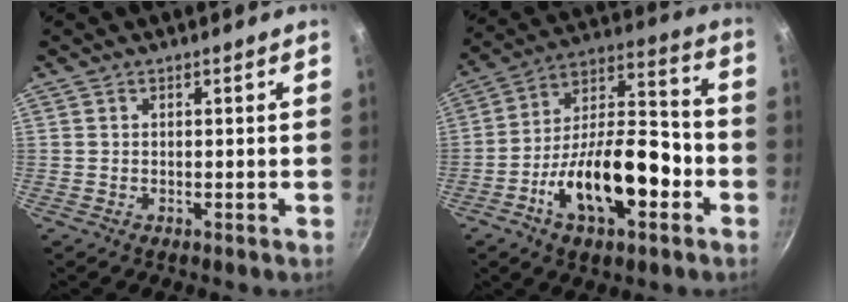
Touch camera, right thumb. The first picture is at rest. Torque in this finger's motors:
{"motor_torque": [0.42, 0.42, 1.57, -1.19, 0.33]}